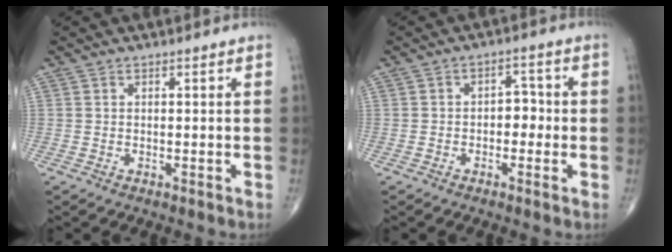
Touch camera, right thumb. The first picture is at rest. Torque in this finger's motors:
{"motor_torque": [0.82, 0.67, -0.03, -0.12, 0.05]}